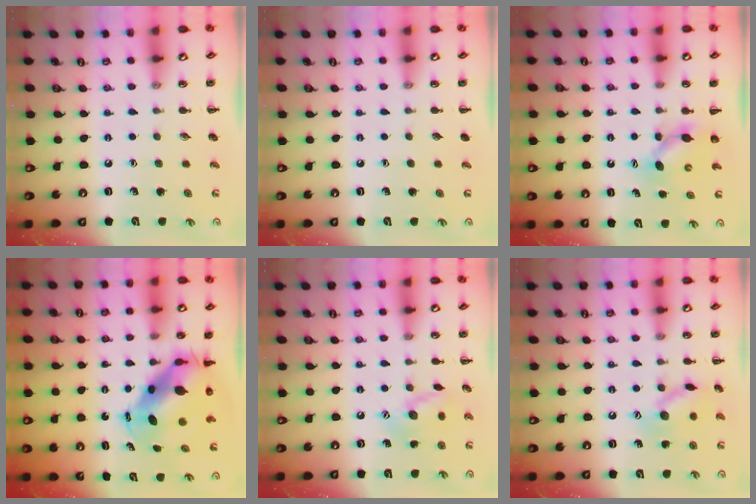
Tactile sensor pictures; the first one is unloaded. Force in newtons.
{"total": 0.0}
{"total": 5.2, "press": 5.2, "slide": 0.3}
{"total": 8.3, "press": 8.0, "slide": 2.1}
{"total": 10.4, "press": 10.4, "slide": 0.6}
{"total": 11.1, "press": 11.1, "slide": 0.5}